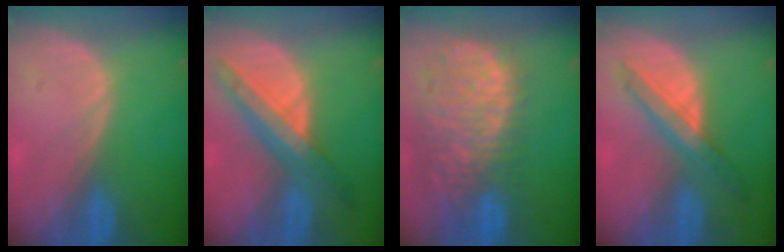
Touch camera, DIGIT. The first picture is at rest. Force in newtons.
{"total": 8.5, "press": 7.5, "slide": 4.0}
{"total": 13.5, "press": 11.1, "slide": 7.6}
{"total": 6.1, "press": 6.0, "slide": 1.0}